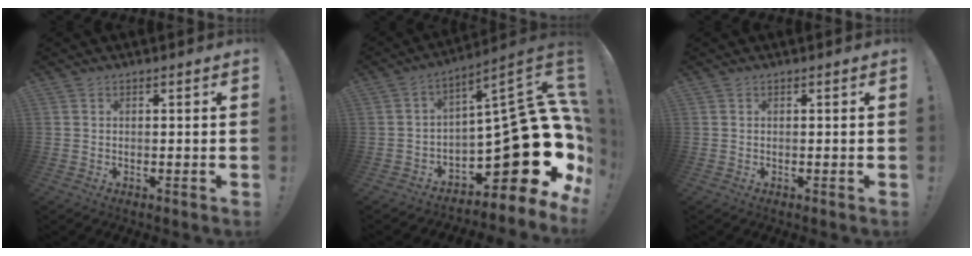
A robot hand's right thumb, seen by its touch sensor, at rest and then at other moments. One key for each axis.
{"total": 21.5, "fx": -4.8, "fy": 8.4, "fz": 19.2, "tx": -0.257, "ty": -0.005, "tz": -0.065}
{"total": 0.0}